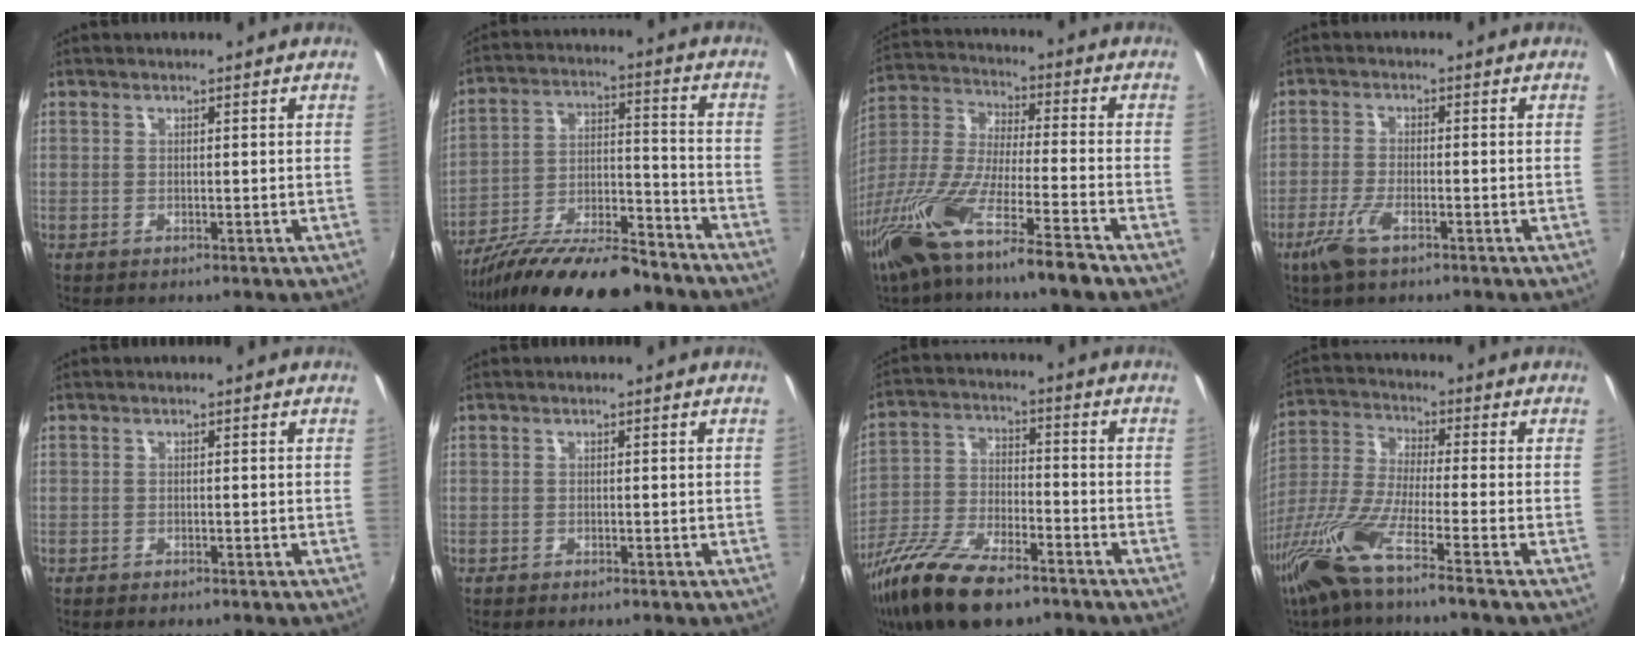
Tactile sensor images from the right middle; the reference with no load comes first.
{"total": 19.3, "force": [-15.6, 4.4, 10.4], "torque": [-0.188, -0.015, -0.250]}
{"total": 18.8, "force": [-12.6, 1.7, 13.8], "torque": [-0.283, -0.038, -0.239]}
{"total": 5.5, "force": [-3.3, 1.7, 4.1], "torque": [-0.101, -0.011, -0.064]}
{"total": 1.1, "force": [-0.9, 0.4, 0.4], "torque": [-0.011, -0.003, -0.014]}
{"total": 0.8, "force": [-0.7, 0.2, 0.3], "torque": [-0.009, -0.001, -0.011]}
{"total": 17.1, "force": [-11.8, 6.0, 10.7], "torque": [-0.228, -0.033, -0.217]}
{"total": 13.6, "force": [-8.7, 0.5, 10.4], "torque": [-0.221, -0.030, -0.173]}